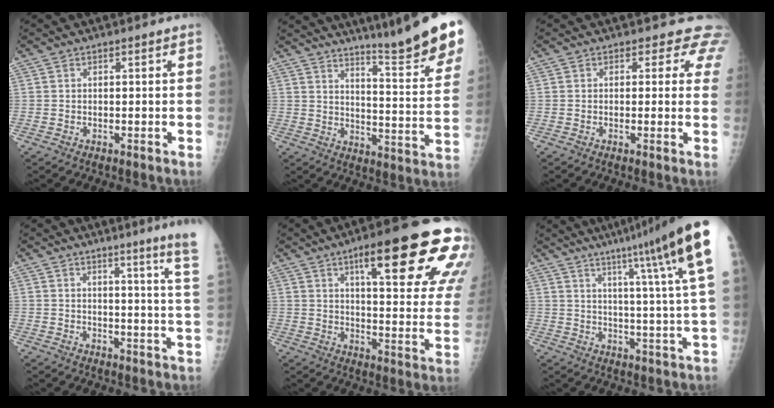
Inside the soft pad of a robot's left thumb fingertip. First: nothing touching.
{"total": 18.7, "force": [14.7, 0.9, 11.6], "torque": [-0.132, -0.120, 0.199]}
{"total": 4.5, "force": [3.6, 2.7, 0.6], "torque": [0.029, -0.014, 0.014]}
{"total": 12.3, "force": [9.1, -1.6, 8.1], "torque": [-0.100, -0.078, 0.090]}
{"total": 24.9, "force": [13.4, 5.3, 20.3], "torque": [-0.234, -0.042, 0.183]}
{"total": 20.1, "force": [11.8, 0.4, 16.3], "torque": [-0.221, -0.040, 0.147]}